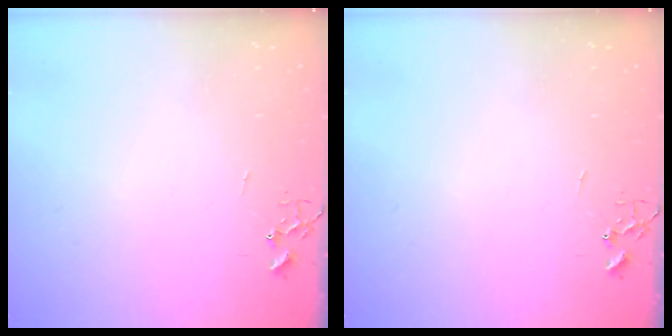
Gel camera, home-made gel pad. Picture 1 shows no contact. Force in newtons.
{"total": 0.0}